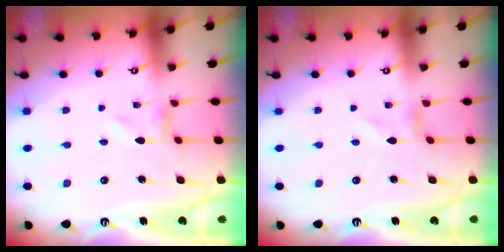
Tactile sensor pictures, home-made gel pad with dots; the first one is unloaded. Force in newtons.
{"total": 1.0, "press": 0.9, "slide": 0.1}